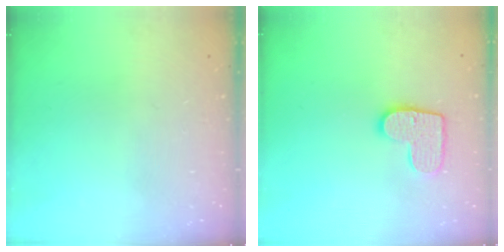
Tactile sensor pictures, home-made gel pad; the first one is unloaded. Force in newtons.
{"total": 10.4, "press": 10.4, "slide": 0.5}